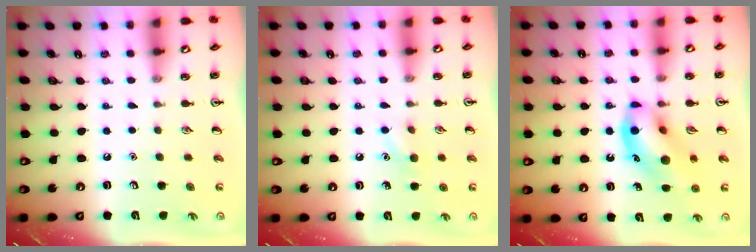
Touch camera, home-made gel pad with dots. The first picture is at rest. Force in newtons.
{"total": 6.5, "press": 6.2, "slide": 1.9}
{"total": 13.5, "press": 13.3, "slide": 2.7}